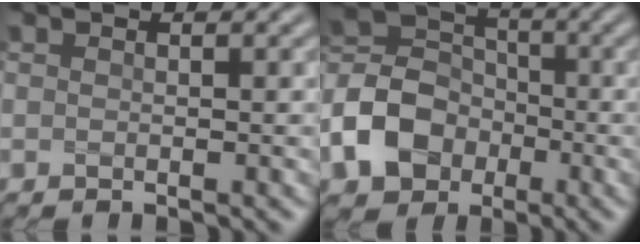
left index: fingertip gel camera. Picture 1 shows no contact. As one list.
[{"total": 7.5, "force": [-3.0, 5.8, 3.7], "torque": [-0.083, 0.003, -0.071]}]